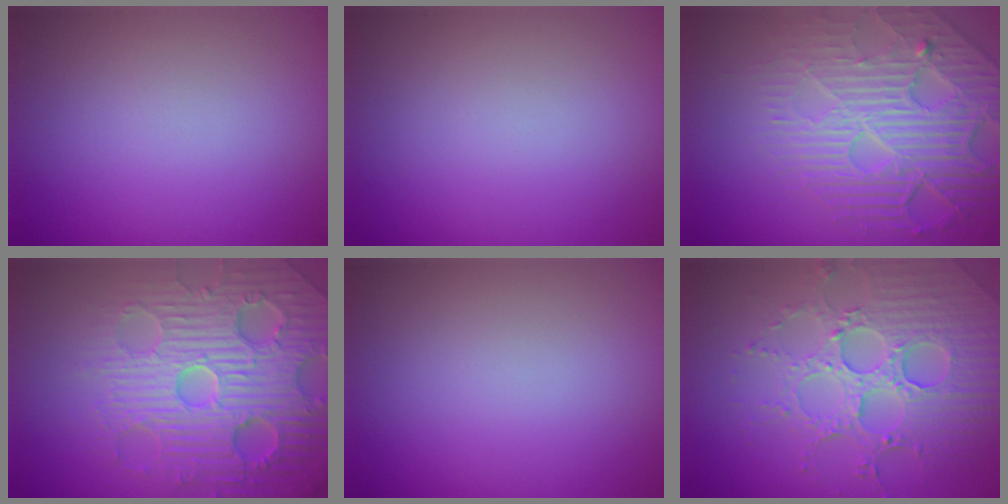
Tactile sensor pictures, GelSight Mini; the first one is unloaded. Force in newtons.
{"total": 0.0}
{"total": 7.0, "press": 5.5, "slide": 4.4}
{"total": 7.8, "press": 7.7, "slide": 1.7}
{"total": 0.0}
{"total": 6.6, "press": 5.3, "slide": 4.1}